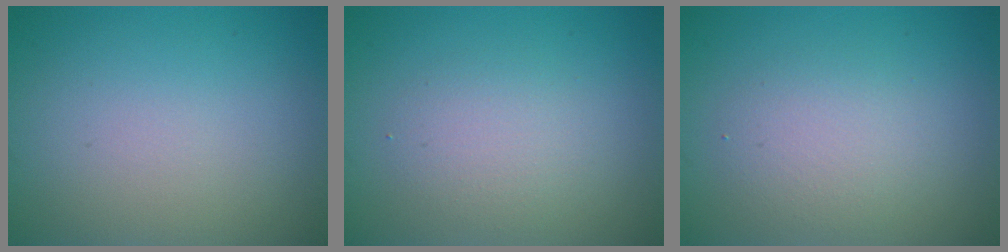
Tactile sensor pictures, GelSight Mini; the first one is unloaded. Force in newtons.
{"total": 2.3, "press": 2.3, "slide": 0.2}
{"total": 2.6, "press": 2.6, "slide": 0.1}